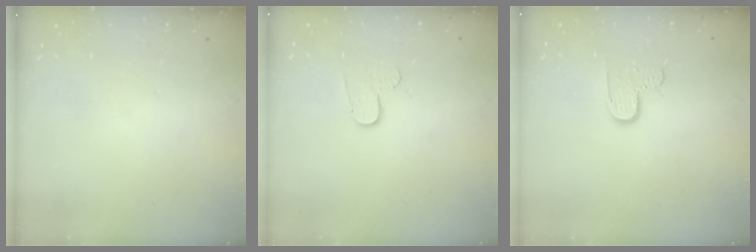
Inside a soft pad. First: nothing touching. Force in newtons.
{"total": 5.6, "press": 5.6, "slide": 0.5}
{"total": 7.0, "press": 7.0, "slide": 0.2}